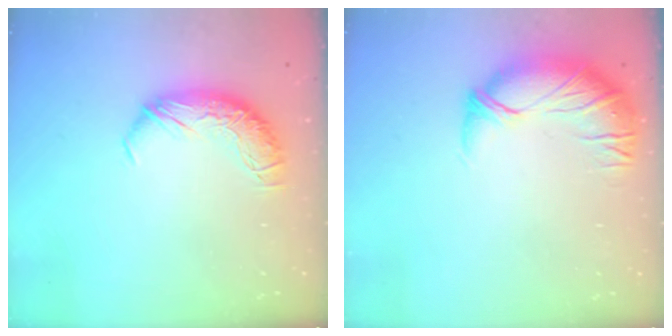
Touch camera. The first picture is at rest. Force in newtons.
{"total": 3.2, "press": 0.1, "slide": 3.2}